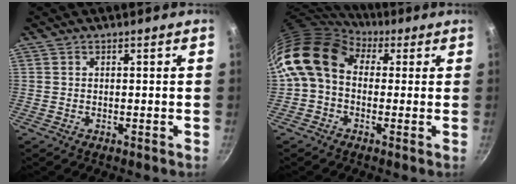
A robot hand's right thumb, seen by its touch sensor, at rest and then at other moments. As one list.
[{"total": 12.2, "force": [2.3, 9.2, 7.6], "torque": [-0.124, 0.016, 0.017]}]